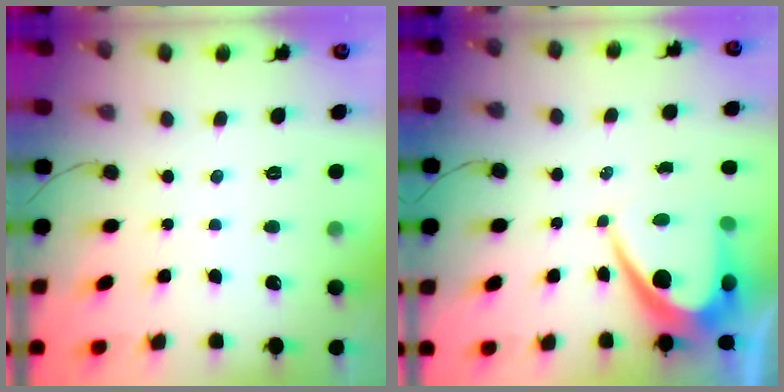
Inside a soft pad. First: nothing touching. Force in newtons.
{"total": 8.9, "press": 8.9, "slide": 0.6}